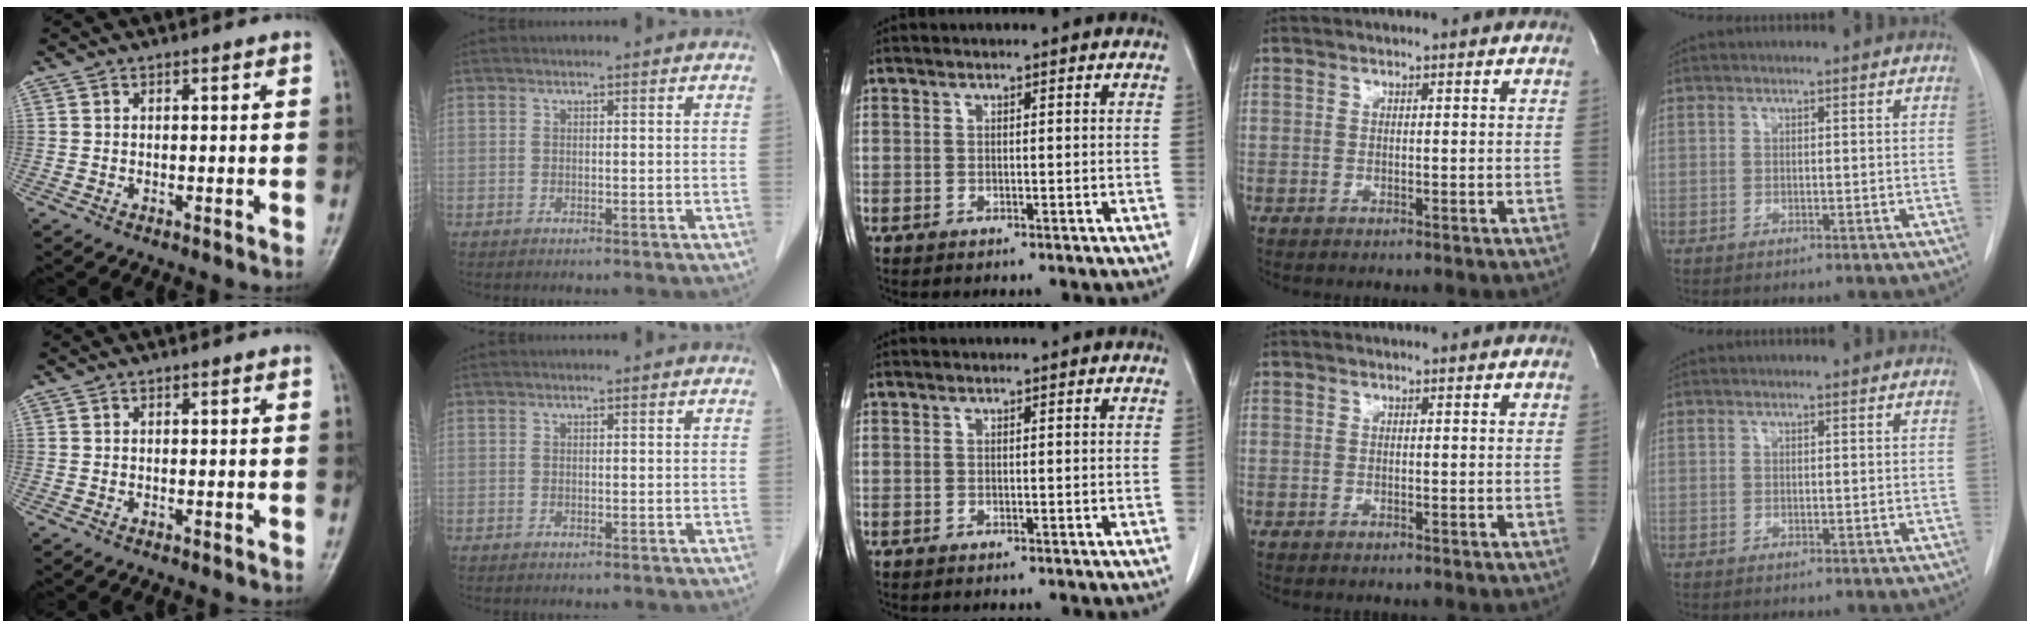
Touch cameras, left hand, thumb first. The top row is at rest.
{}